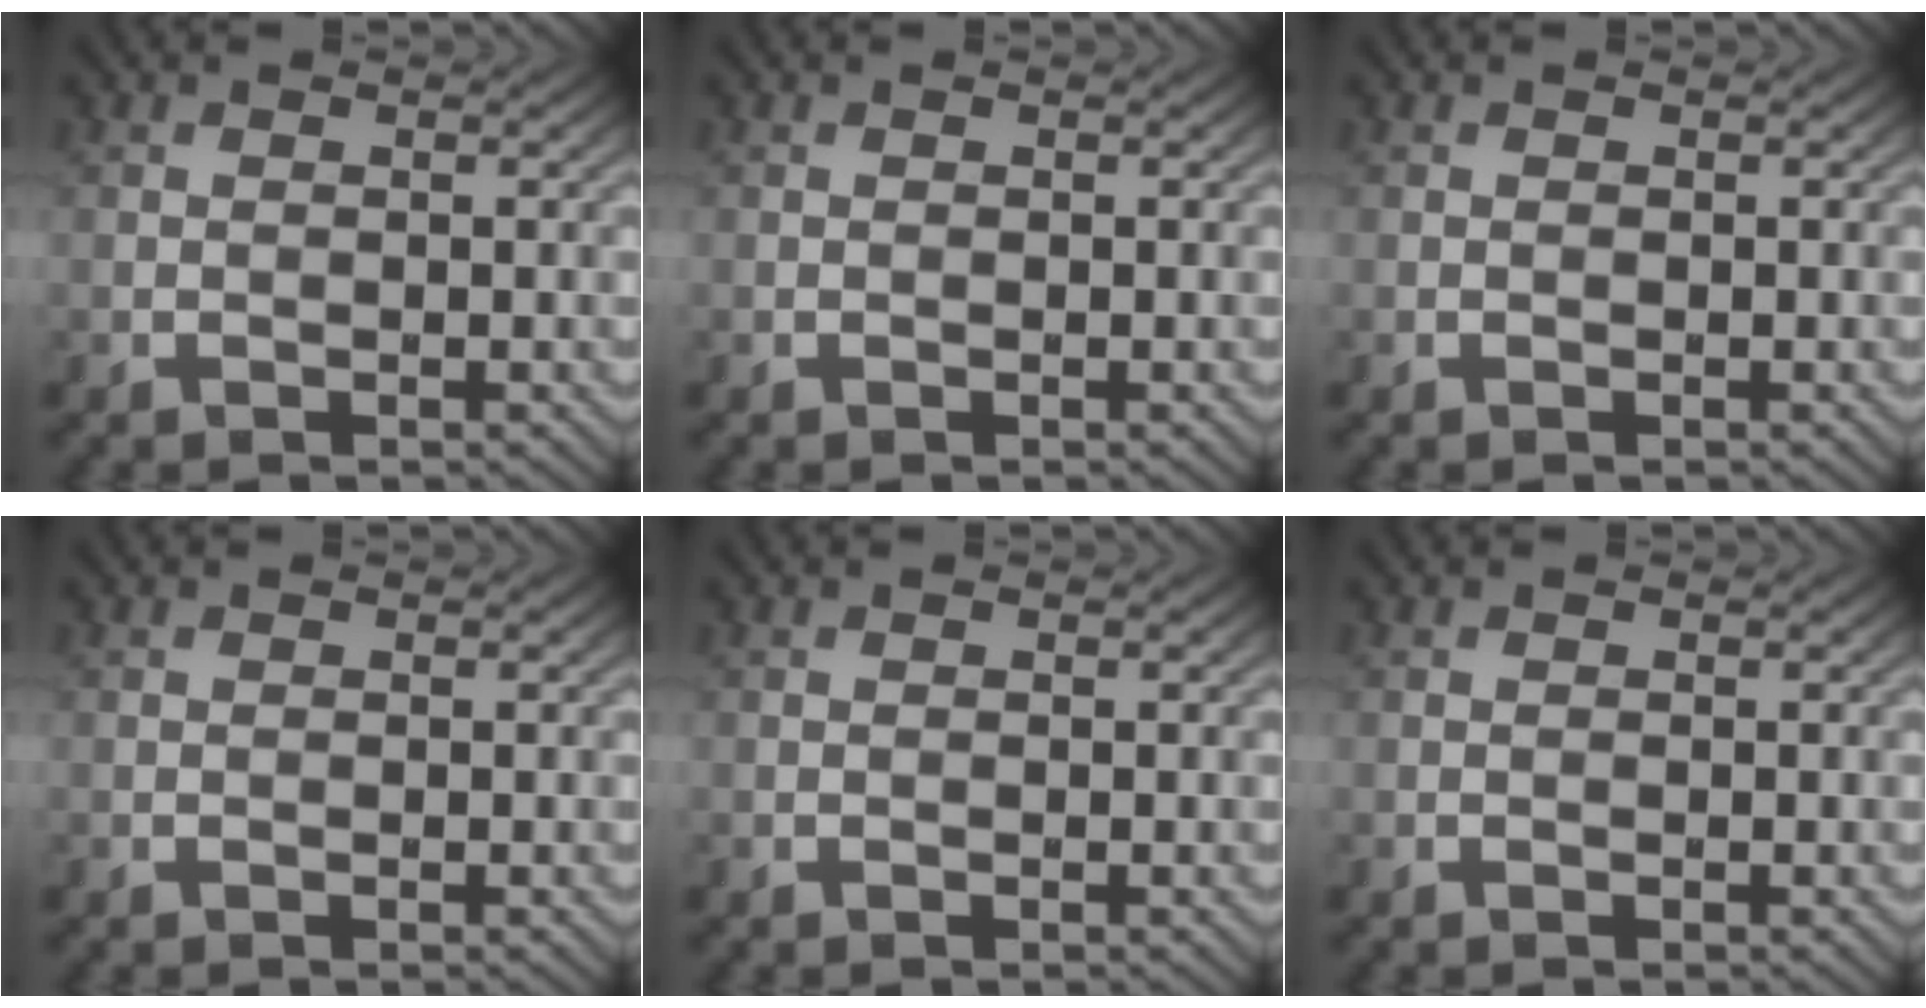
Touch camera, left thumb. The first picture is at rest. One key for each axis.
{"total": 0.0}
{"total": 0.0}
{"total": 0.0}
{"total": 0.0}
{"total": 0.0}